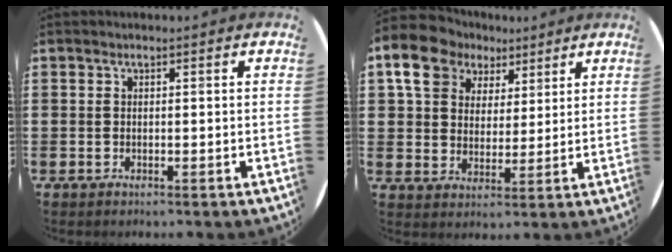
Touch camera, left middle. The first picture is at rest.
{"total": 8.8, "force": [5.9, 6.2, 2.3], "torque": [-0.069, -0.004, 0.107]}